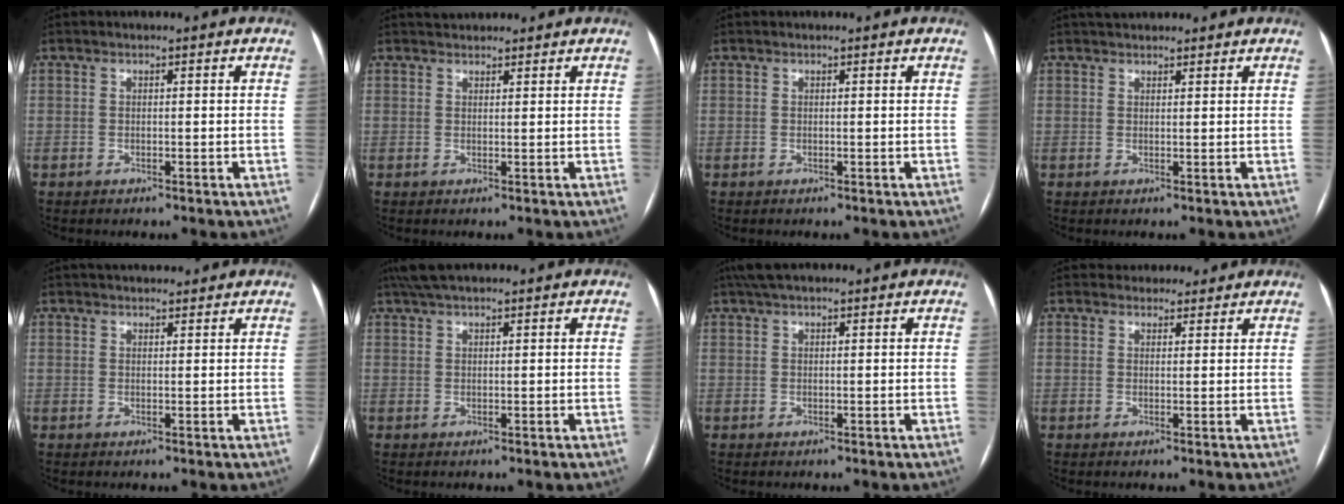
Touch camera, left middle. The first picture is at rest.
{"total": 3.0, "force": [2.8, 1.0, 0.6], "torque": [-0.006, 0.028, 0.042]}
{"total": 0.0}
{"total": 4.9, "force": [4.3, 1.5, 1.6], "torque": [-0.018, 0.035, 0.061]}
{"total": 5.6, "force": [4.9, 1.2, 2.4], "torque": [-0.032, 0.030, 0.073]}
{"total": 4.8, "force": [3.9, 1.0, 2.6], "torque": [-0.046, 0.032, 0.071]}
{"total": 4.1, "force": [3.2, 1.0, 2.4], "torque": [-0.042, 0.033, 0.057]}
{"total": 4.2, "force": [3.8, 1.8, 0.1], "torque": [0.009, 0.010, 0.045]}